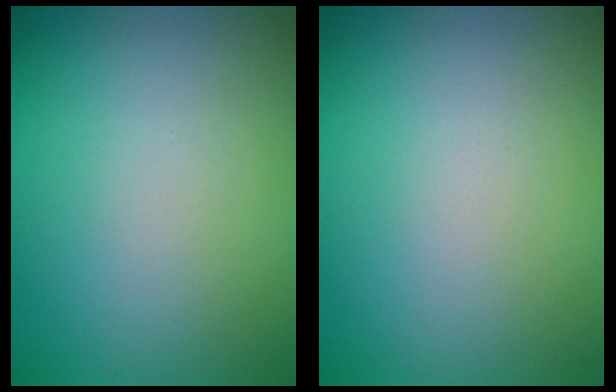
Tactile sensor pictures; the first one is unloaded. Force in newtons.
{"total": 0.0}